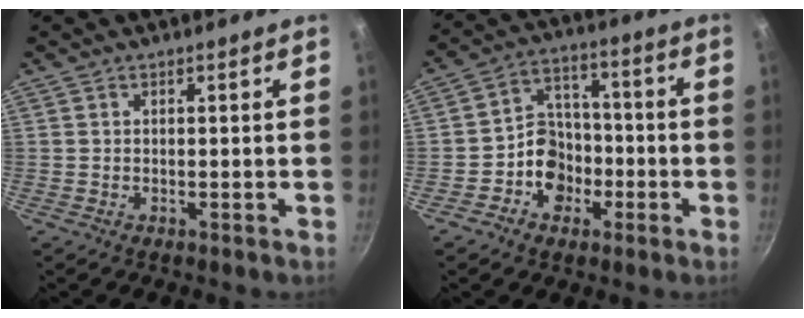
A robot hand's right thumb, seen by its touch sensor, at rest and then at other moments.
{"total": 9.3, "force": [-3.3, 7.8, 3.8], "torque": [-0.012, 0.044, -0.064]}